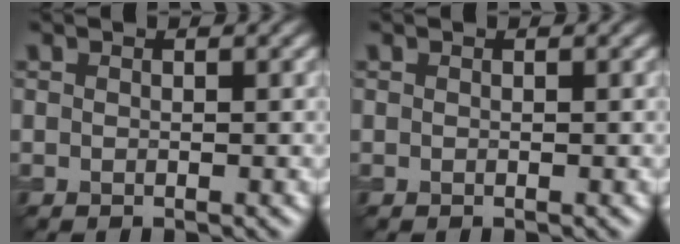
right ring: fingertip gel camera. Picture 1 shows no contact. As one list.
[{"total": 0.0}]